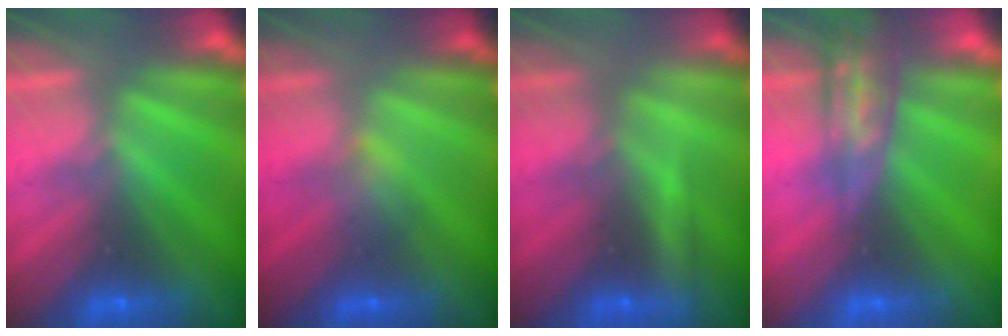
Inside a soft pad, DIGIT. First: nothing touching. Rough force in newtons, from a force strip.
{"total": 2.7}
{"total": 2.1}
{"total": 2.5}